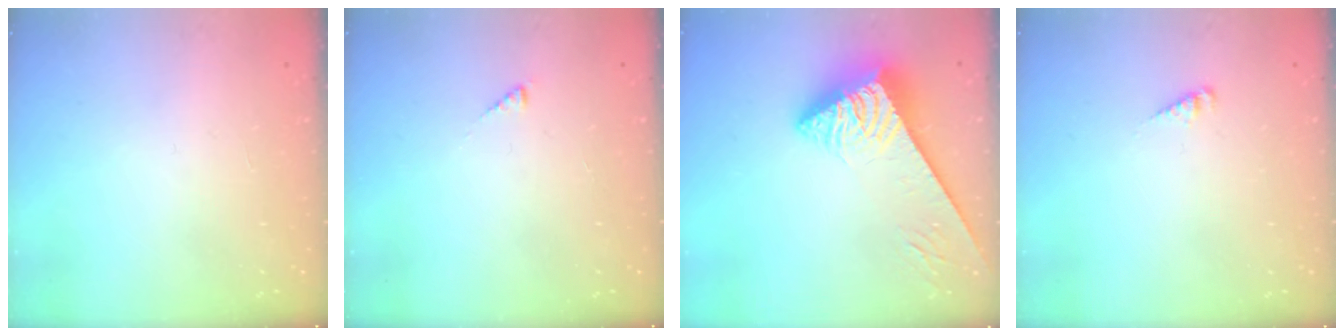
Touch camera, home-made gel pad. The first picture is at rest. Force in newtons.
{"total": 2.2, "press": 2.2, "slide": 0.4}
{"total": 4.4, "press": 4.4, "slide": 0.7}
{"total": 2.9, "press": 2.9, "slide": 0.3}